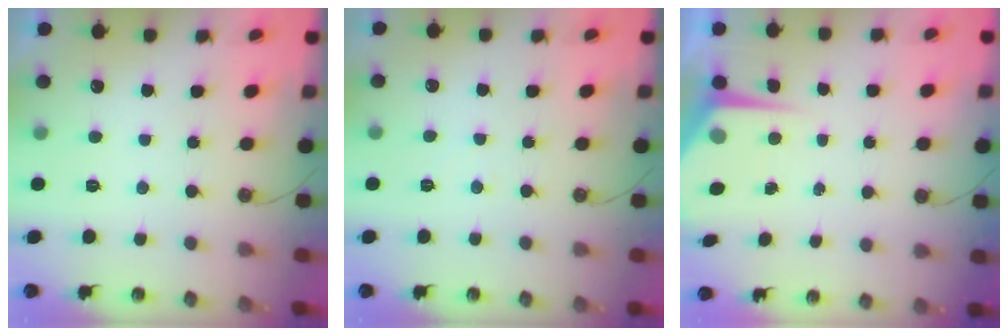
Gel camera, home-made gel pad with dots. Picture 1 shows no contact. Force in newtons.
{"total": 2.4, "press": 2.4, "slide": 0.4}
{"total": 5.9, "press": 5.8, "slide": 0.5}